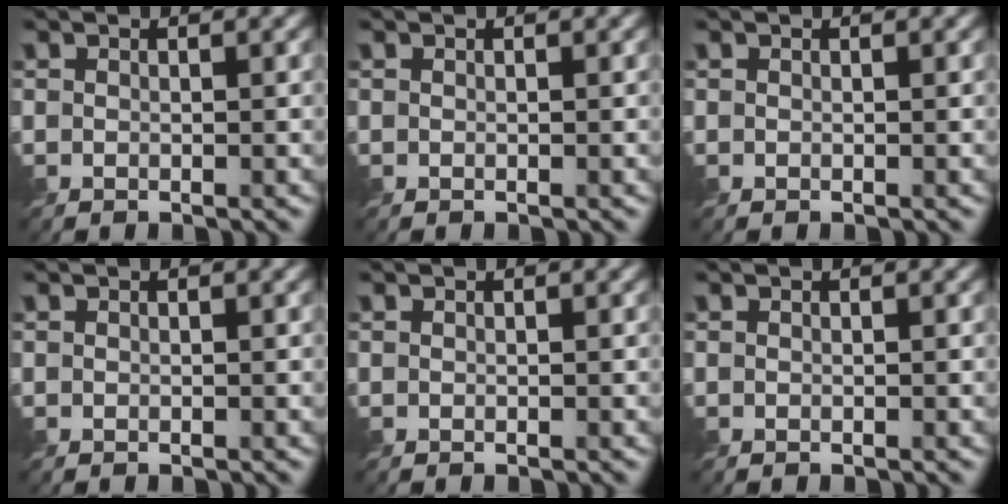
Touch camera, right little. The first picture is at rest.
{"total": 0.0}
{"total": 0.0}
{"total": 0.0}
{"total": 0.0}
{"total": 0.0}